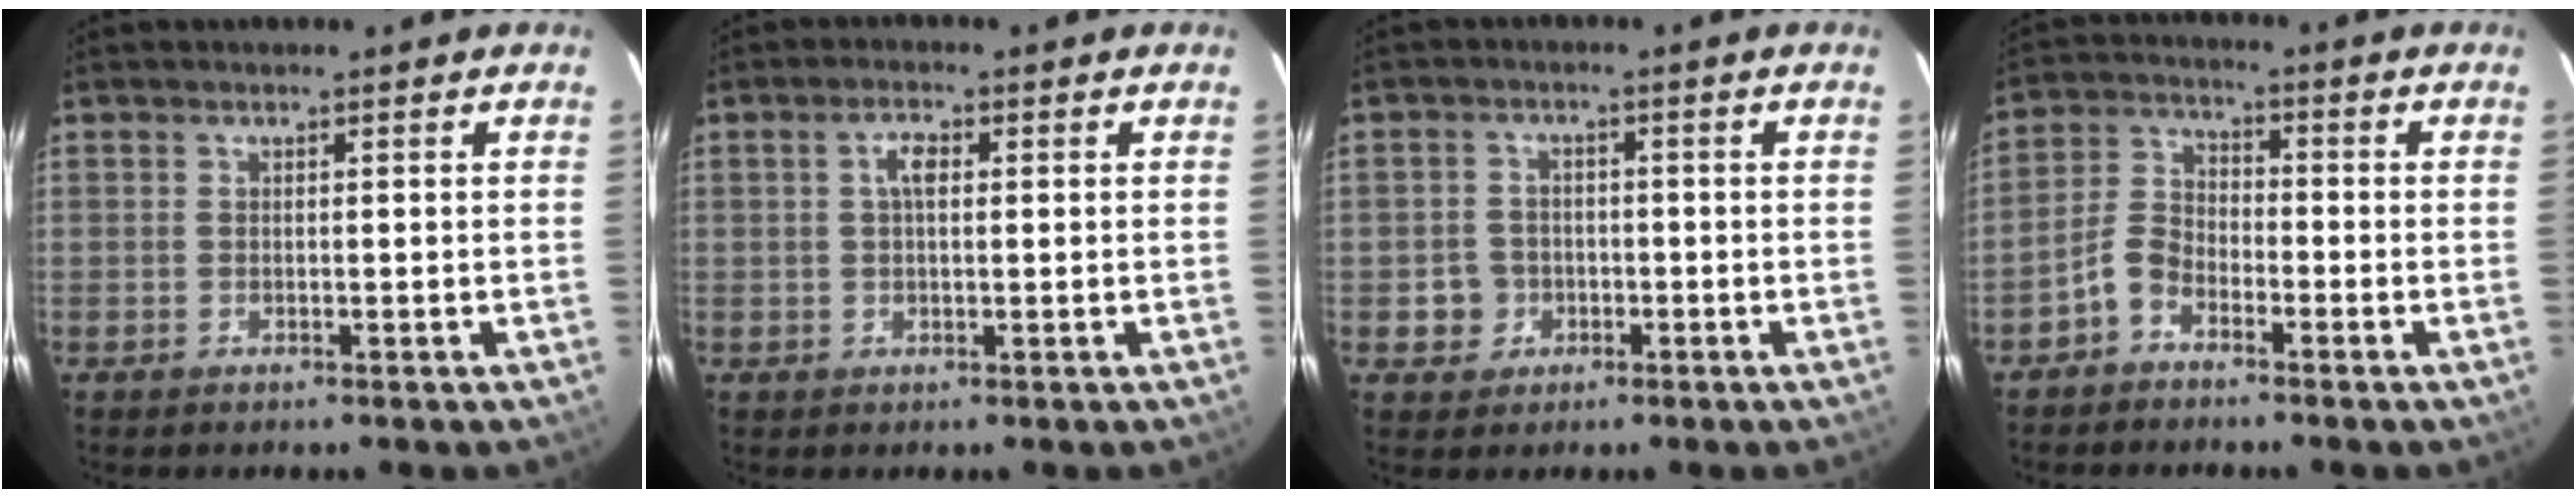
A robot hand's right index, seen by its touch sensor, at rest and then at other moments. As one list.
[{"total": 2.8, "force": [0.5, 1.2, 2.5], "torque": [-0.047, 0.009, 0.009]}, {"total": 4.5, "force": [-1.5, 4.2, 0.4], "torque": [-0.012, 0.018, -0.021]}, {"total": 5.2, "force": [-3.6, 3.0, 2.3], "torque": [-0.053, 0.018, -0.079]}]